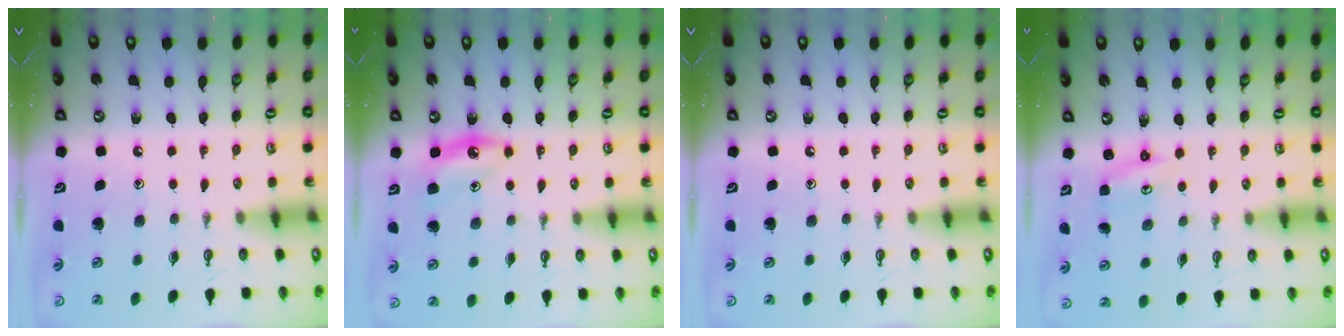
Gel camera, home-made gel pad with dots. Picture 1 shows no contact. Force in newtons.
{"total": 6.0, "press": 5.9, "slide": 0.8}
{"total": 0.0}
{"total": 2.3, "press": 2.3, "slide": 0.2}